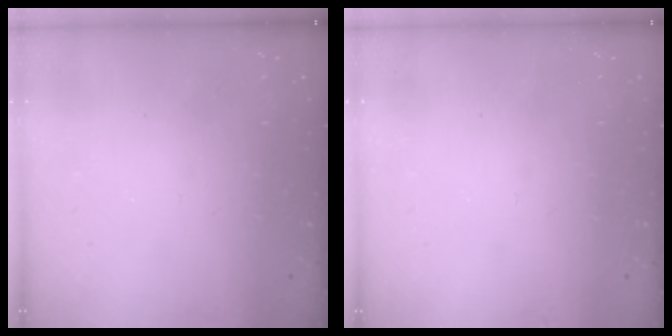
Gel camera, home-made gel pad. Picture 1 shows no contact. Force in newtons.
{"total": 0.0}